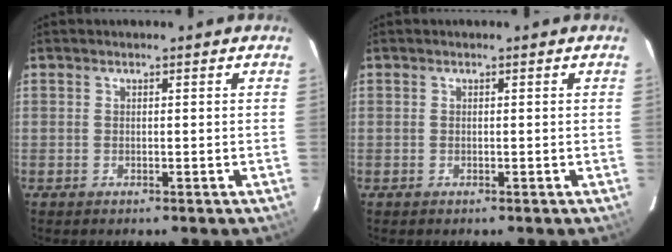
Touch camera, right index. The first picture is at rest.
{"total": 0.0}